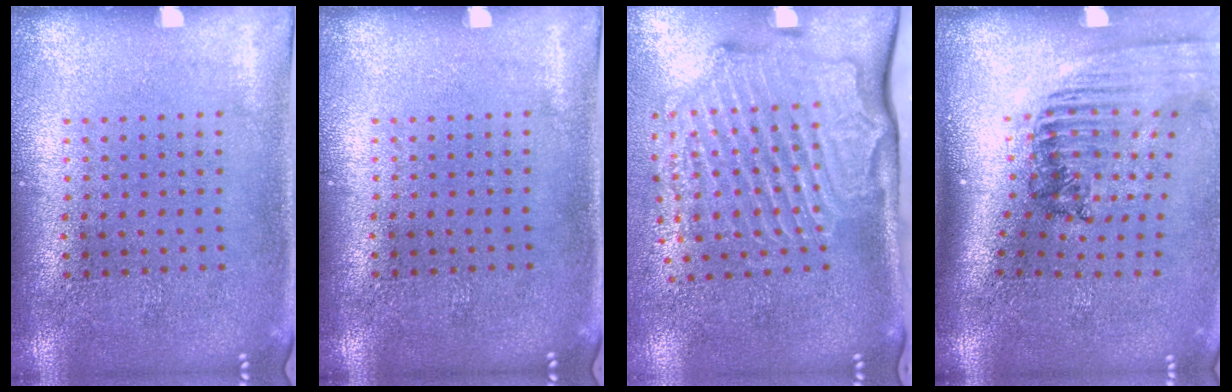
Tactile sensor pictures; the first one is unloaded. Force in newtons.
{"total": 0.0}
{"total": 3.1, "press": 2.3, "slide": 2.0}
{"total": 1.7, "press": 1.4, "slide": 1.0}